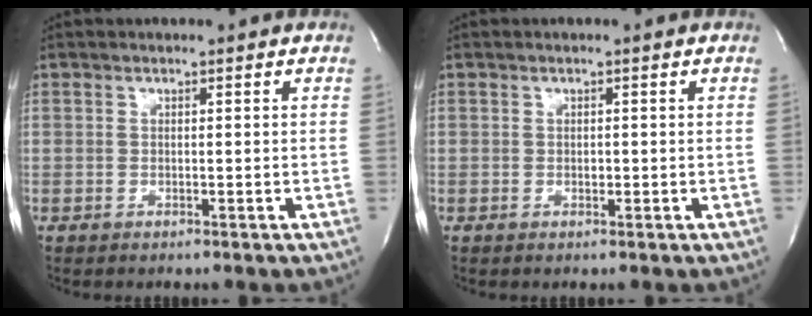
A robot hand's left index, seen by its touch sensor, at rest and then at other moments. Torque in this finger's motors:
{"motor_torque": [0.03, 0.00, -0.05, 0.00]}